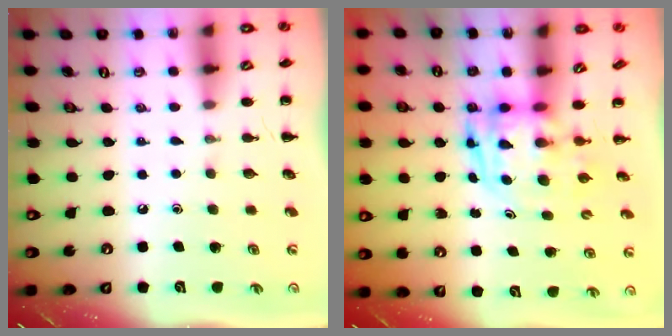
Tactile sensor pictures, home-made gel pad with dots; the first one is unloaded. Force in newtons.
{"total": 3.4, "press": 3.3, "slide": 0.7}